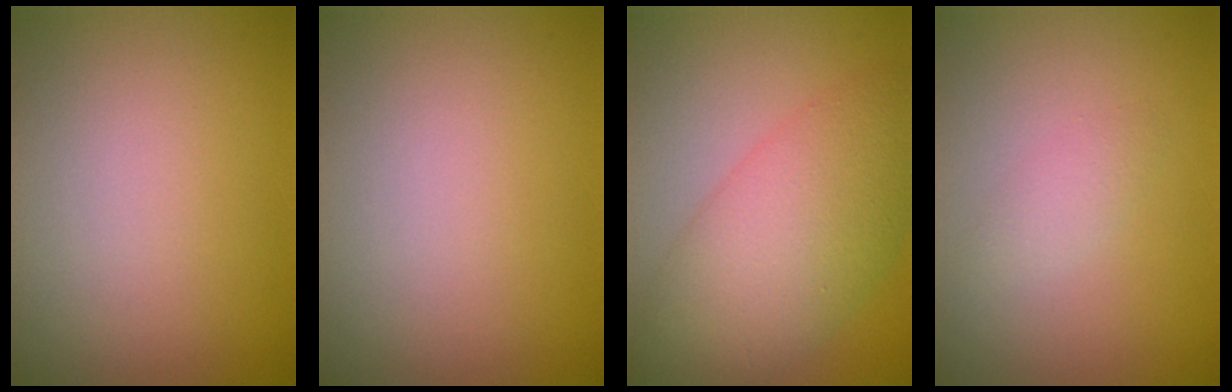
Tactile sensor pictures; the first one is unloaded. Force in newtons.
{"total": 0.0}
{"total": 8.1, "press": 8.1, "slide": 0.1}
{"total": 1.2, "press": 1.2, "slide": 0.1}